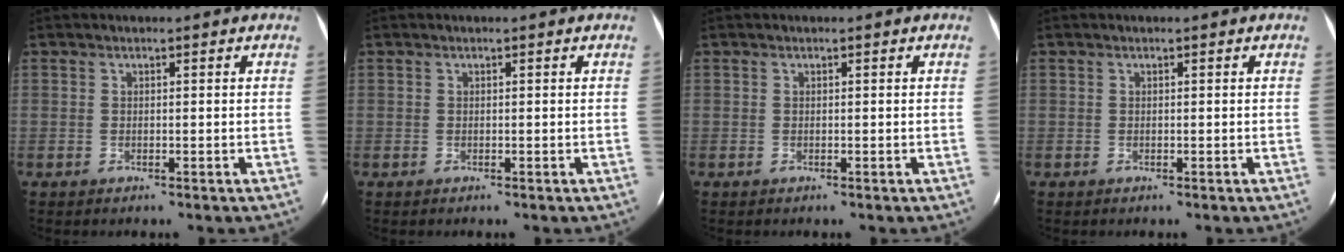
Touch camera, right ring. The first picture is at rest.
{"total": 0.0}
{"total": 0.0}
{"total": 0.0}